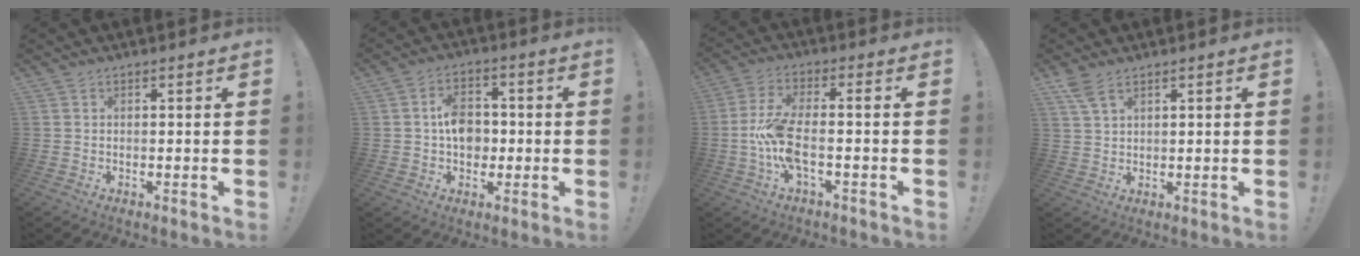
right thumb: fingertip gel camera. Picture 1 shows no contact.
{"total": 9.0, "force": [0.0, 7.1, 5.6], "torque": [-0.080, 0.012, 0.001]}
{"total": 10.9, "force": [-2.6, 3.2, 10.1], "torque": [-0.211, -0.004, -0.050]}
{"total": 4.7, "force": [3.1, 1.7, 3.2], "torque": [-0.064, -0.011, 0.059]}